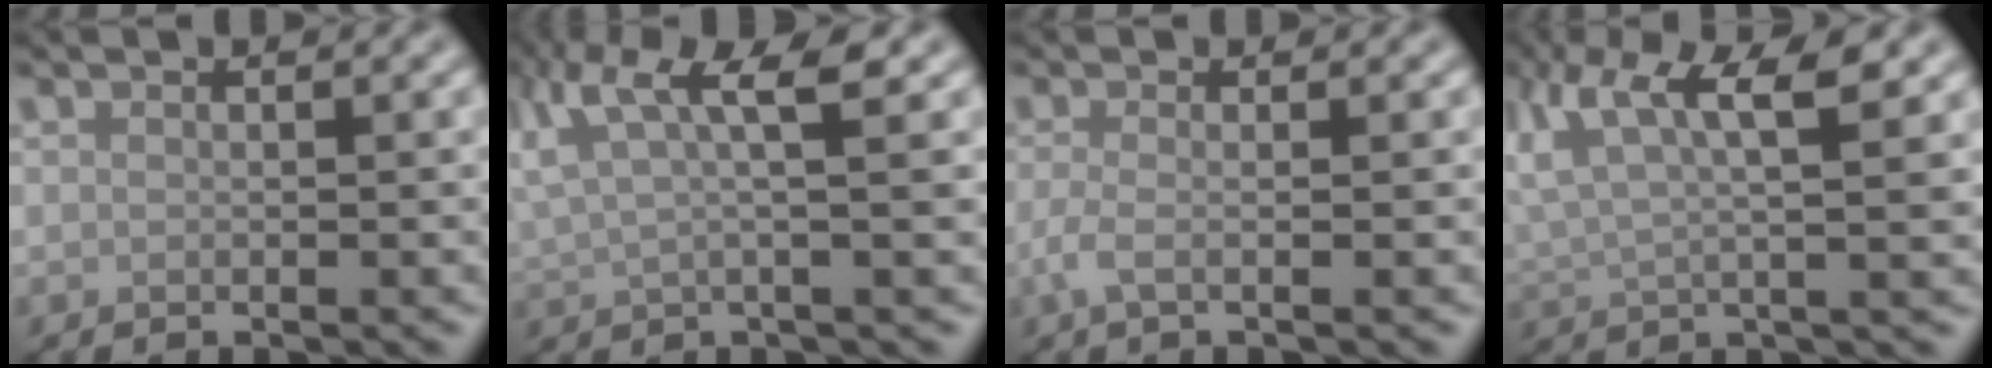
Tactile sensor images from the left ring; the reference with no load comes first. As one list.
[{"total": 6.2, "force": [3.1, 1.4, 5.1], "torque": [-0.109, 0.011, 0.062]}, {"total": 1.9, "force": [-0.4, 0.5, 1.8], "torque": [-0.041, -0.005, -0.015]}, {"total": 7.9, "force": [4.0, 2.2, 6.4], "torque": [-0.130, 0.011, 0.073]}]